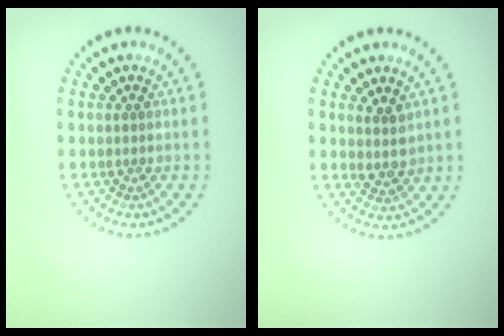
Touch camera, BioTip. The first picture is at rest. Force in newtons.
{"total": 2.0, "press": 1.8, "slide": 1.0}